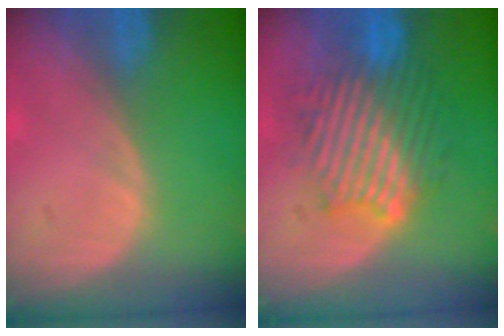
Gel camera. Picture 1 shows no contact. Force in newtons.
{"total": 9.3, "press": 9.3, "slide": 0.5}